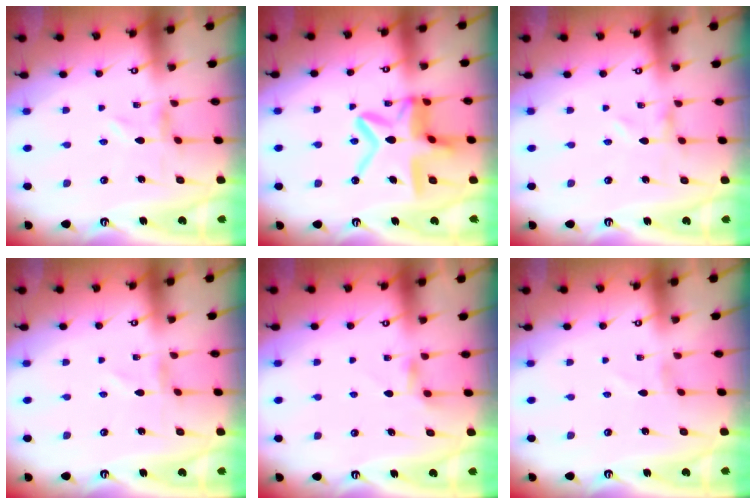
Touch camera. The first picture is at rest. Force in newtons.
{"total": 18.4, "press": 18.3, "slide": 1.7}
{"total": 0.0}
{"total": 0.0}
{"total": 3.8, "press": 3.7, "slide": 0.6}
{"total": 0.9, "press": 0.8, "slide": 0.1}